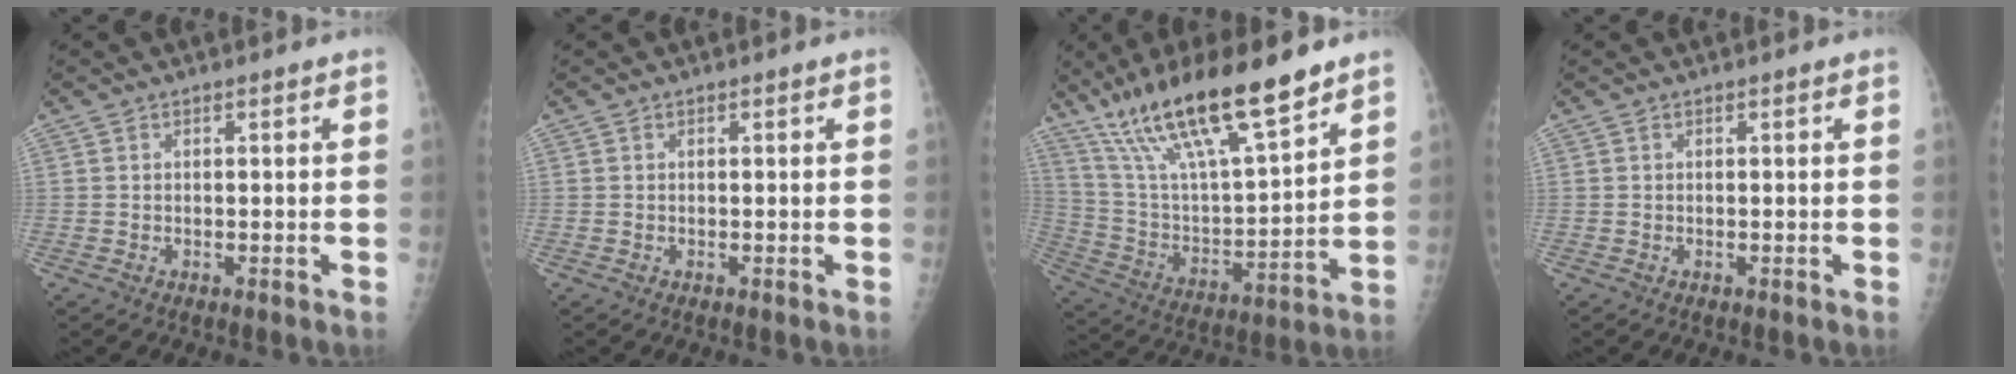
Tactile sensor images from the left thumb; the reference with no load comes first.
{"total": 0.0}
{"total": 22.8, "force": [15.9, 4.6, 15.7], "torque": [-0.268, -0.052, 0.291]}
{"total": 0.0}